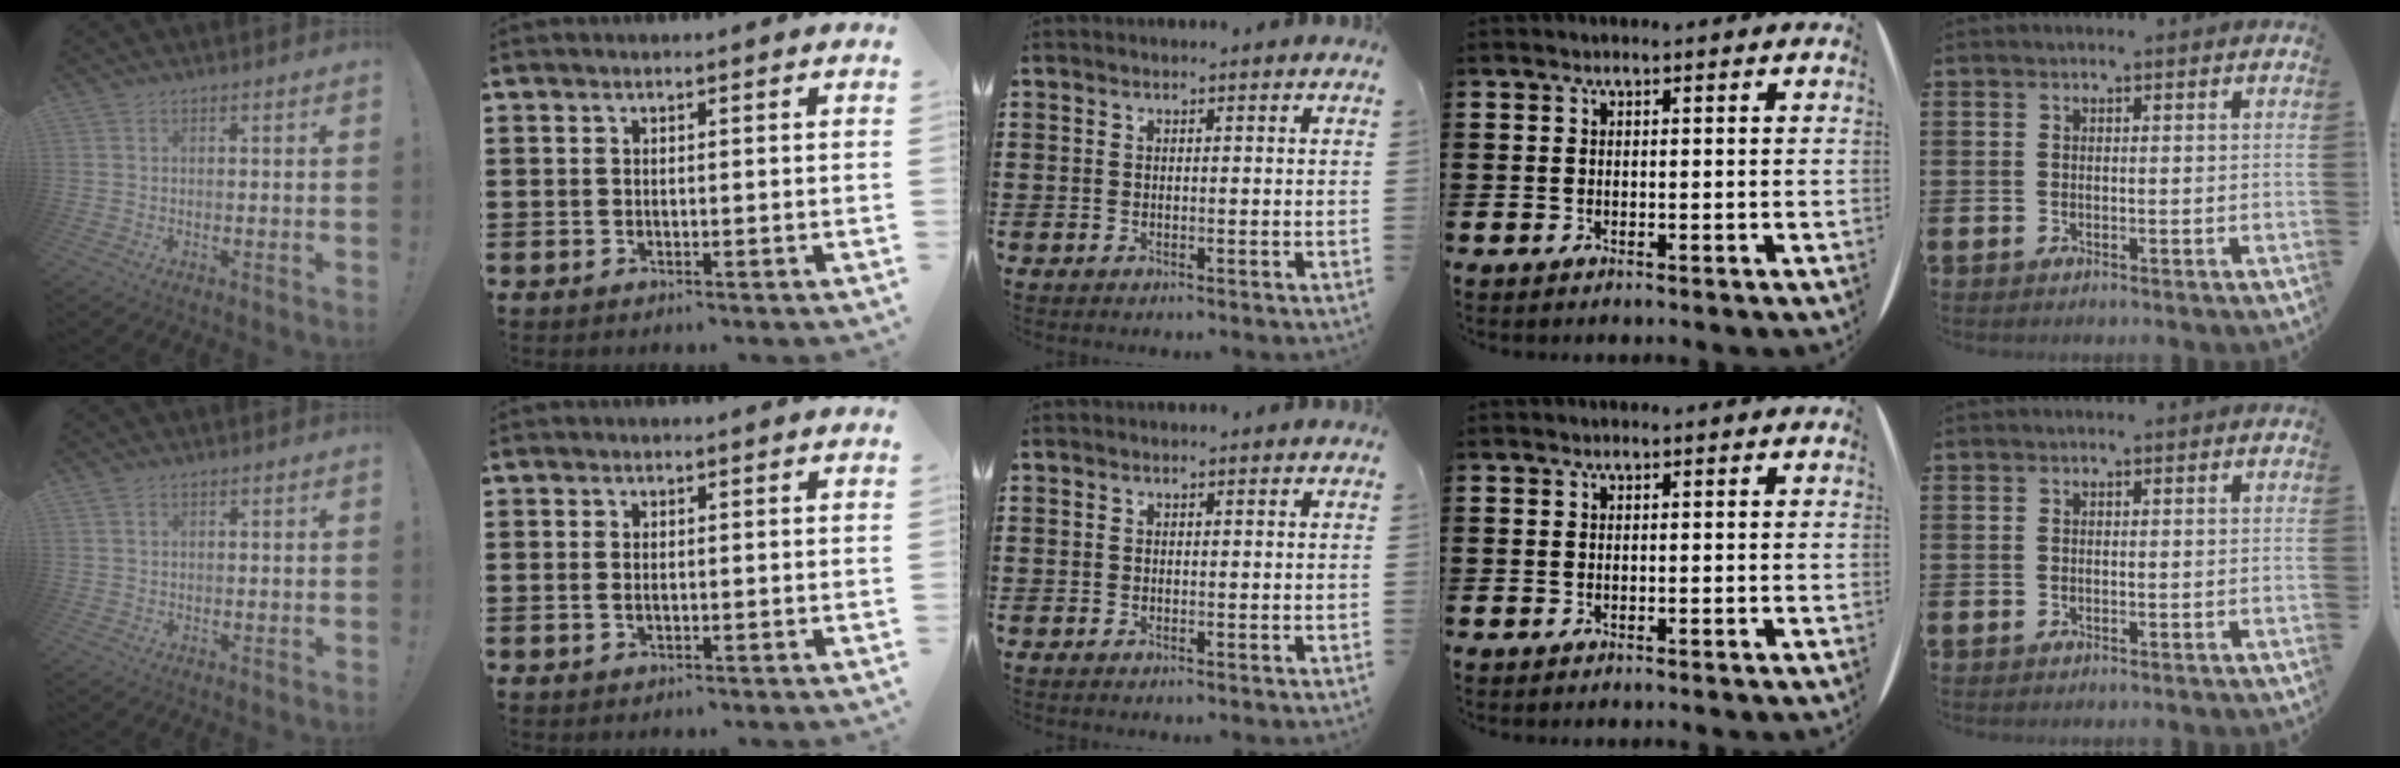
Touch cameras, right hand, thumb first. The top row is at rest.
{"thumb": {"total": 1.1, "force": [0.6, 0.8, 0.5], "torque": [-0.015, 0.005, 0.013]}, "index": {"total": 1.1, "force": [0.0, 0.4, 1.0], "torque": [-0.023, -0.001, 0.001]}}